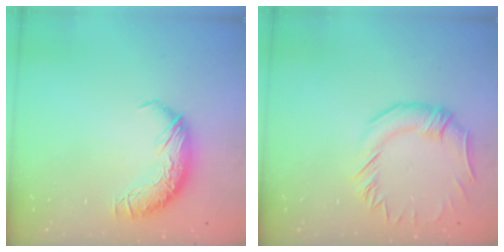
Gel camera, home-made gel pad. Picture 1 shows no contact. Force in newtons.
{"total": 0.9, "press": 0.2, "slide": 0.9}